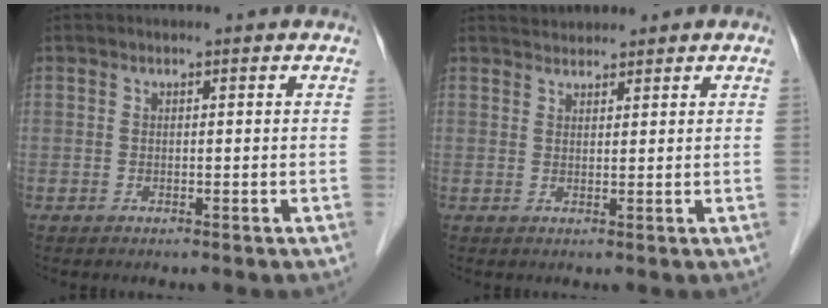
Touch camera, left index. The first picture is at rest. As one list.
[{"total": 2.2, "force": [2.1, 0.7, 0.1], "torque": [-0.005, 0.015, 0.037]}]